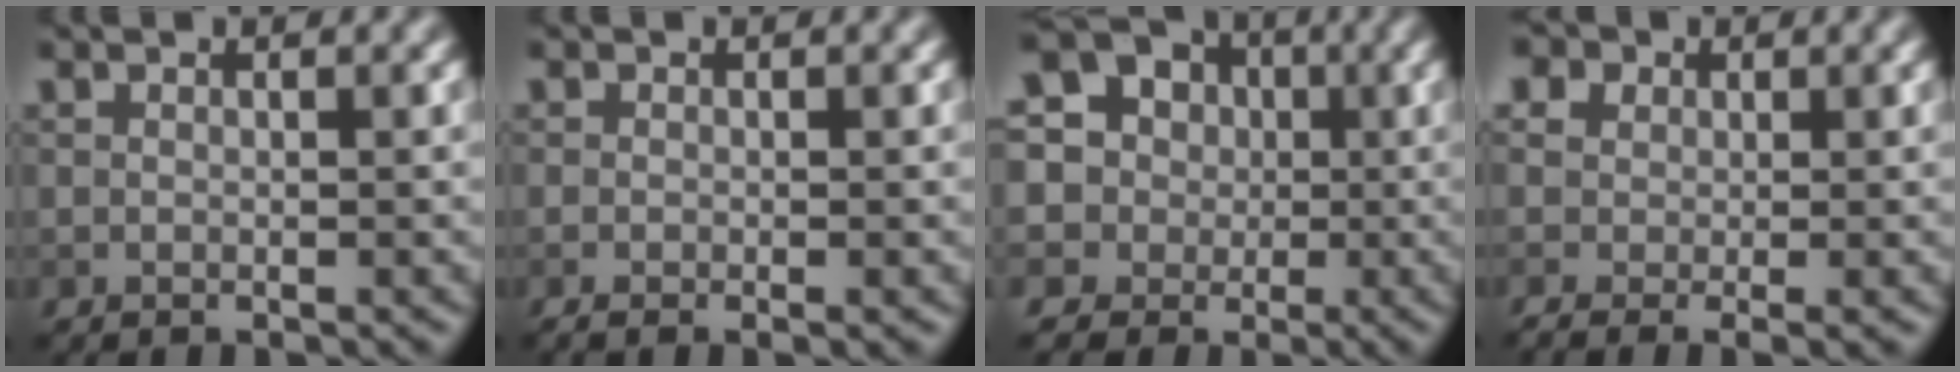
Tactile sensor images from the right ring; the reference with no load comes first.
{"total": 1.6, "force": [-0.7, 0.6, 1.3], "torque": [-0.027, -0.006, -0.008]}
{"total": 16.7, "force": [4.6, 15.0, 5.5], "torque": [-0.138, 0.040, 0.036]}
{"total": 7.1, "force": [1.0, 5.1, 4.8], "torque": [-0.092, 0.023, 0.000]}